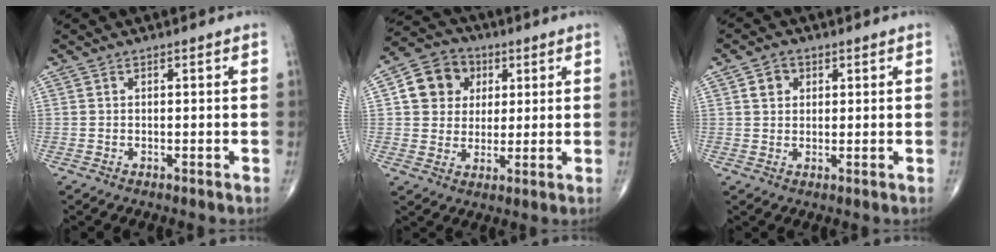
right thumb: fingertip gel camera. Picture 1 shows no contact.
{"total": 10.5, "force": [2.9, 9.2, 4.1], "torque": [-0.038, -0.002, 0.043]}
{"total": 3.5, "force": [1.3, 2.9, 1.5], "torque": [-0.010, -0.001, 0.021]}